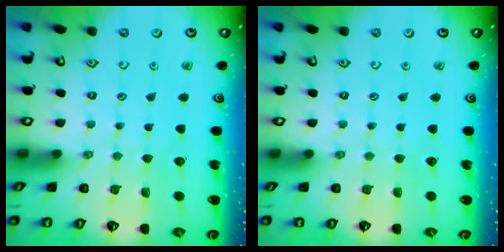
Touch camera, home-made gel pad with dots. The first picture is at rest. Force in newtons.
{"total": 0.0}